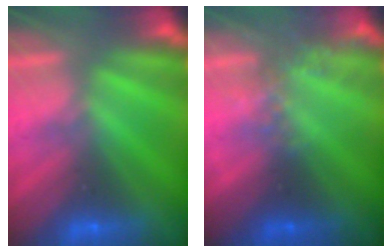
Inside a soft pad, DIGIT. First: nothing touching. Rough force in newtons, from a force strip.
{"total": 2.4}